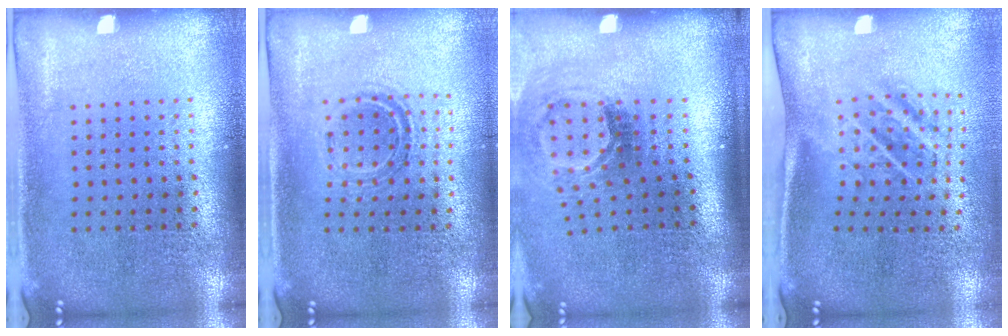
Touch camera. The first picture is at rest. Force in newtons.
{"total": 1.0, "press": 1.0, "slide": 0.3}
{"total": 1.9, "press": 1.2, "slide": 1.5}
{"total": 1.8, "press": 1.2, "slide": 1.4}